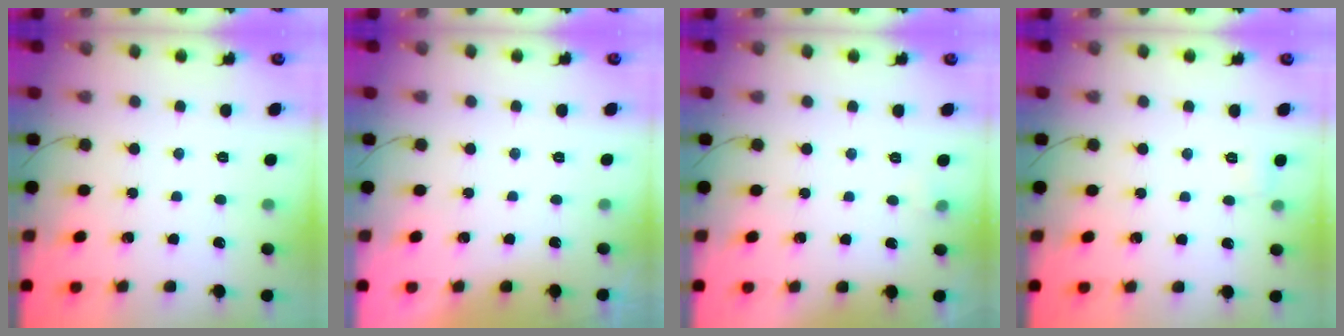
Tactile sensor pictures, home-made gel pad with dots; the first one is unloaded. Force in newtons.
{"total": 0.0}
{"total": 3.0, "press": 2.8, "slide": 1.1}
{"total": 4.8, "press": 4.6, "slide": 1.3}